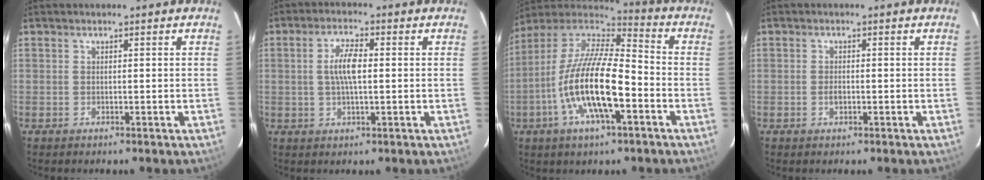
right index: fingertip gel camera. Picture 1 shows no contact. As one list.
[{"total": 5.4, "force": [0.3, 1.7, 5.1], "torque": [-0.100, 0.007, 0.008]}, {"total": 19.1, "force": [-6.3, 5.9, 17.1], "torque": [-0.332, -0.015, -0.126]}, {"total": 1.3, "force": [-0.4, 0.9, 0.9], "torque": [-0.017, 0.002, -0.007]}]